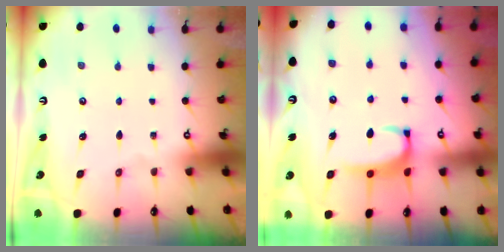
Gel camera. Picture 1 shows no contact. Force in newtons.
{"total": 2.3, "press": 2.3, "slide": 0.6}